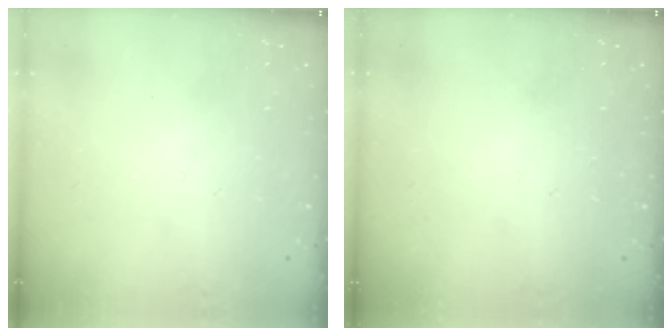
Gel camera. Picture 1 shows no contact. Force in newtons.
{"total": 0.0}